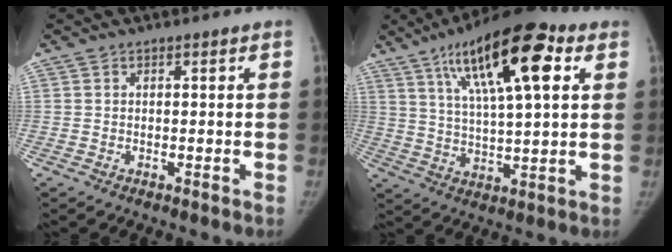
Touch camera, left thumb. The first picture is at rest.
{"total": 19.7, "force": [8.7, 6.3, 16.5], "torque": [-0.245, -0.010, 0.142]}